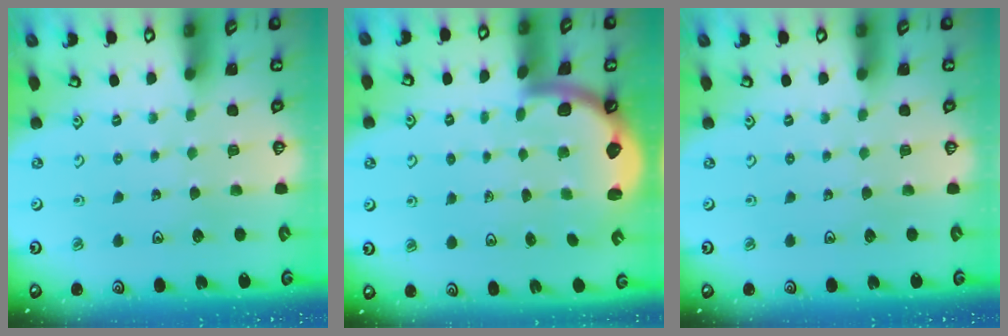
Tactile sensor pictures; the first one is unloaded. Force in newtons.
{"total": 2.4, "press": 2.3, "slide": 0.4}
{"total": 0.0}